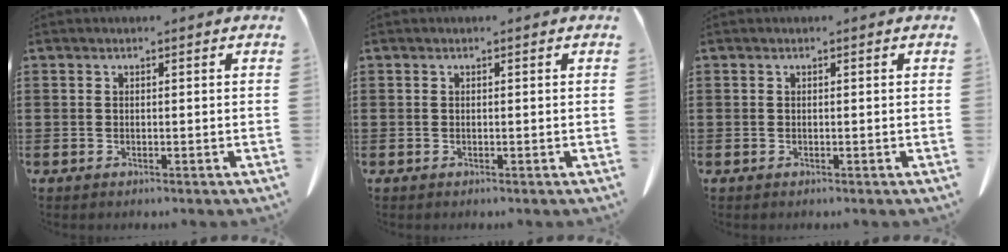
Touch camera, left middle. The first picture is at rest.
{"total": 0.0}
{"total": 0.0}